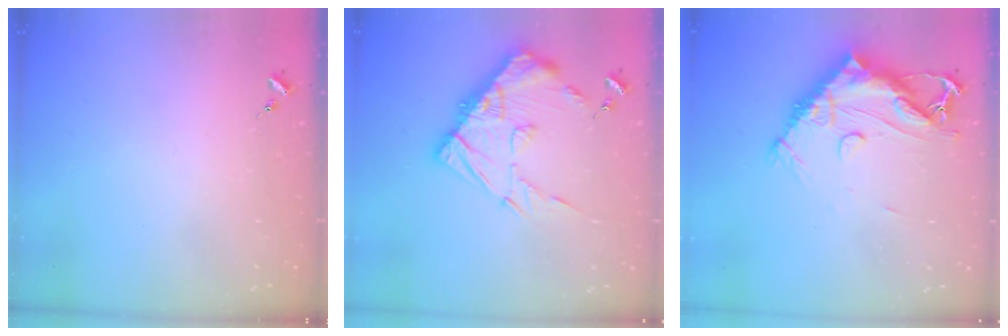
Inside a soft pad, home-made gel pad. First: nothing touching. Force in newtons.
{"total": 18.5, "press": 18.5, "slide": 1.8}
{"total": 14.9, "press": 14.8, "slide": 1.4}